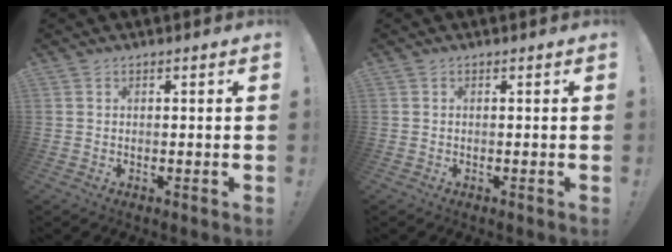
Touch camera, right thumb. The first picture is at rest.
{"total": 0.0}